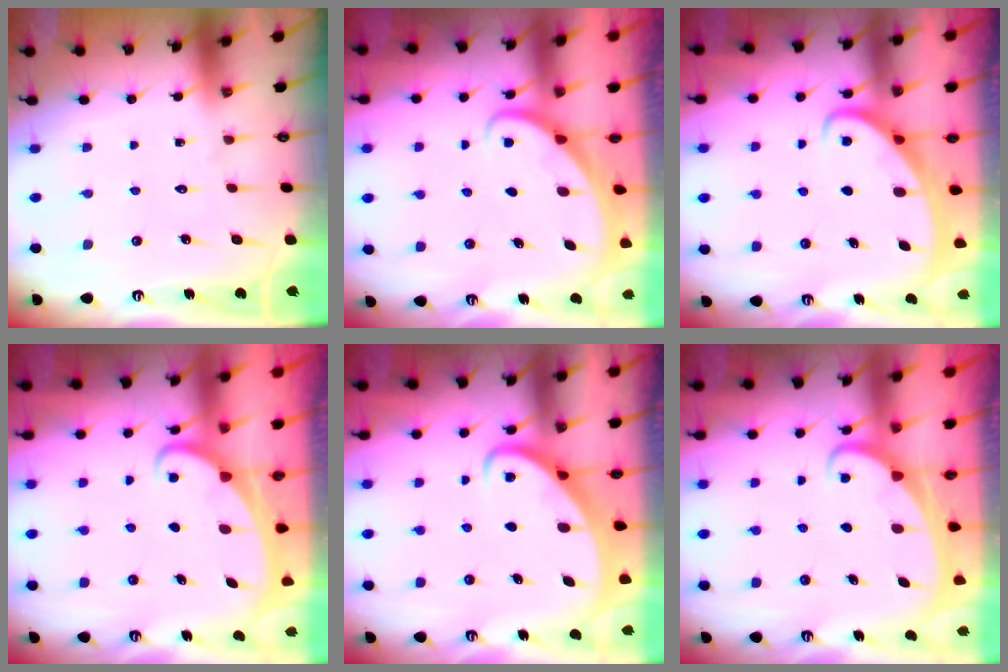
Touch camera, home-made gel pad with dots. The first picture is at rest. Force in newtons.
{"total": 2.3, "press": 2.3, "slide": 0.1}
{"total": 2.5, "press": 2.5, "slide": 0.3}
{"total": 2.1, "press": 2.0, "slide": 0.3}
{"total": 2.7, "press": 2.7, "slide": 0.3}
{"total": 2.0, "press": 2.0, "slide": 0.1}